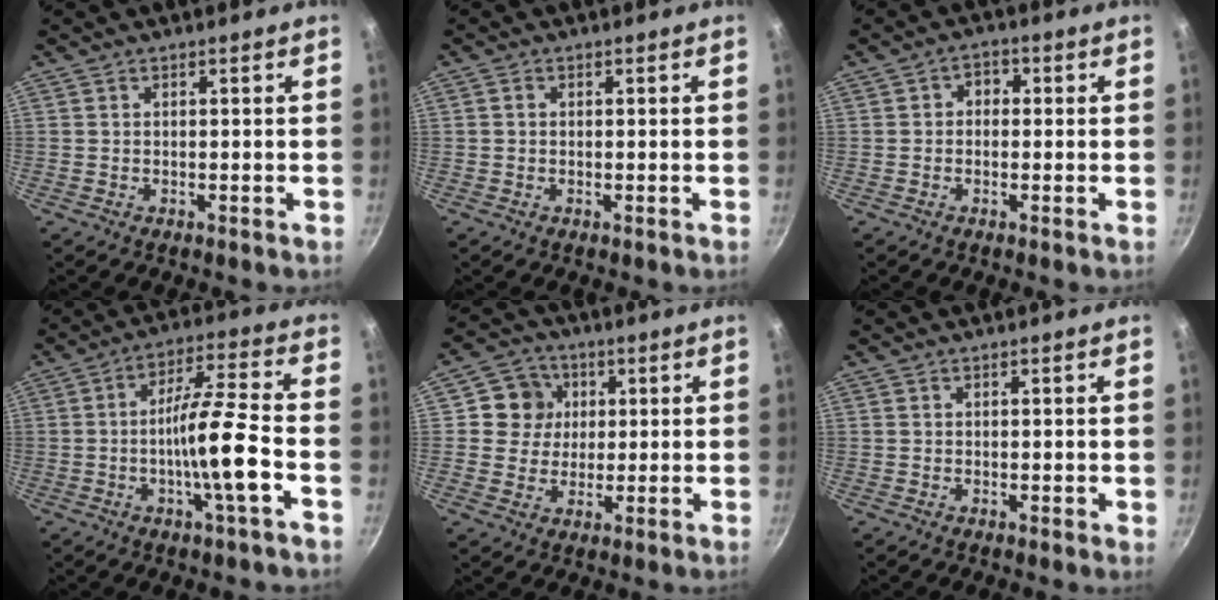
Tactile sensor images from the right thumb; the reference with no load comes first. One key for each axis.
{"total": 0.8, "fx": 0.0, "fy": 0.6, "fz": 0.4, "tx": -0.007, "ty": 0.005, "tz": -0.001}
{"total": 2.8, "fx": 0.0, "fy": 2.3, "fz": 1.6, "tx": -0.010, "ty": 0.008, "tz": -0.006}
{"total": 12.0, "fx": -3.4, "fy": 1.0, "fz": 11.5, "tx": -0.193, "ty": 0.029, "tz": -0.064}
{"total": 7.7, "fx": 1.8, "fy": 7.2, "fz": 2.1, "tx": 0.003, "ty": 0.007, "tz": 0.019}
{"total": 0.5, "fx": 0.1, "fy": 0.2, "fz": 0.5, "tx": -0.005, "ty": -0.002, "tz": 0.000}